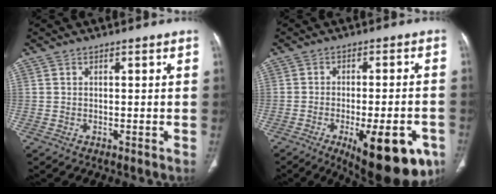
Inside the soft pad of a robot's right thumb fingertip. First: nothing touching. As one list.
[{"total": 18.0, "force": [-8.3, 6.5, 14.6], "torque": [-0.142, 0.016, -0.101]}]